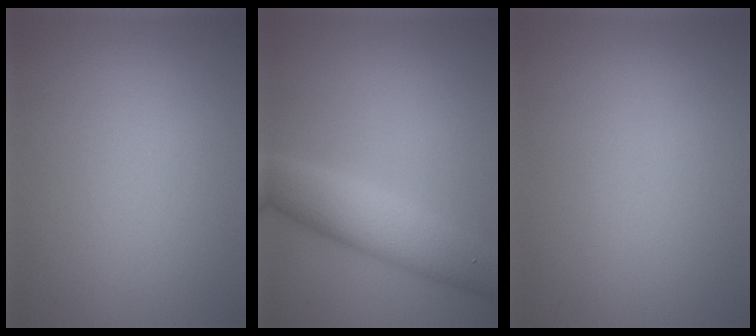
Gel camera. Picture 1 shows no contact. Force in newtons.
{"total": 5.7, "press": 5.7, "slide": 0.0}
{"total": 0.0}